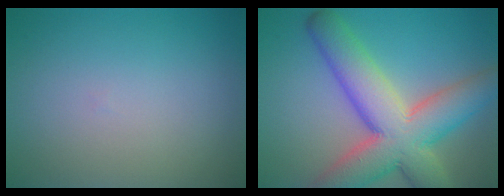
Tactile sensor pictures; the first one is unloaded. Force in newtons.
{"total": 10.9, "press": 10.9, "slide": 0.6}